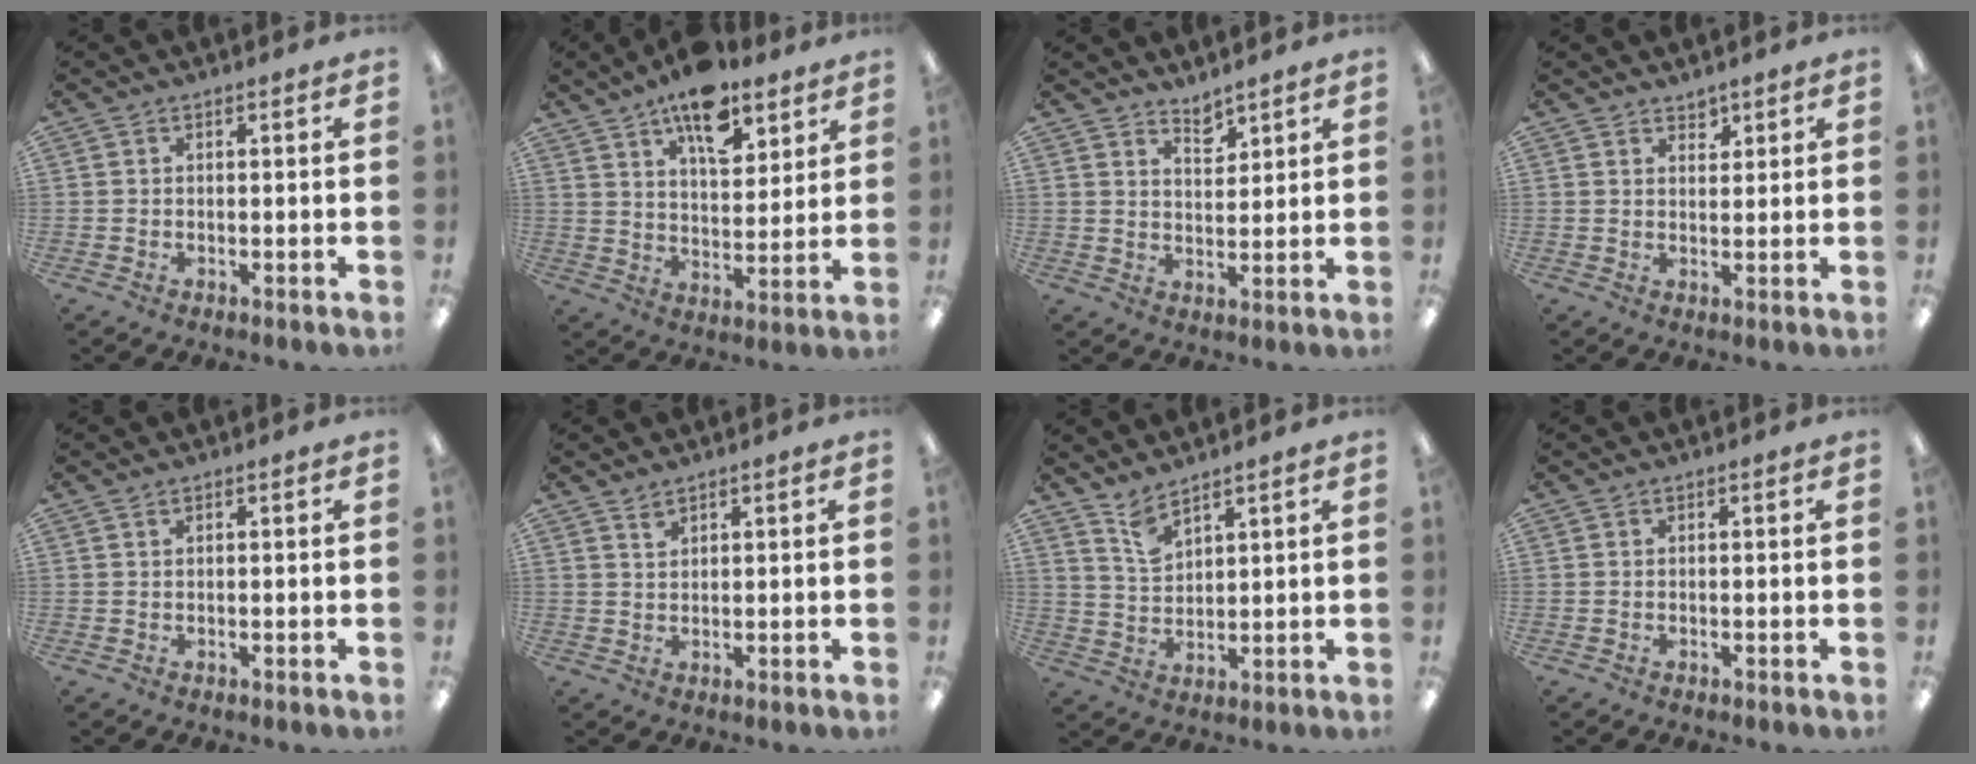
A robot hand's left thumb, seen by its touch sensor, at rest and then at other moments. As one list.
[{"total": 13.8, "force": [9.4, 6.4, 7.8], "torque": [-0.111, -0.047, 0.162]}, {"total": 4.2, "force": [3.9, 1.2, 0.9], "torque": [-0.010, -0.028, 0.070]}, {"total": 2.2, "force": [2.0, 0.9, 0.3], "torque": [0.009, -0.014, 0.035]}, {"total": 0.5, "force": [0.4, 0.2, 0.4], "torque": [-0.007, 0.003, 0.006]}, {"total": 1.9, "force": [1.7, 0.6, 0.5], "torque": [-0.004, -0.006, 0.032]}, {"total": 5.5, "force": [4.6, 1.8, 2.3], "torque": [-0.057, -0.022, 0.087]}, {"total": 0.0}]